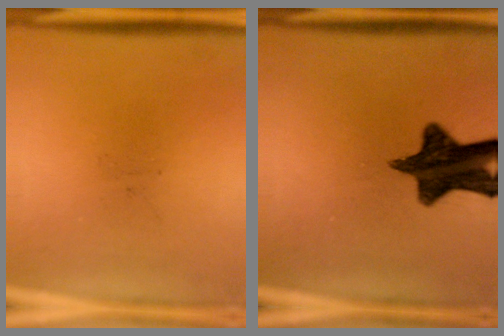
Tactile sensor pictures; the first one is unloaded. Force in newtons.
{"total": 13.2}